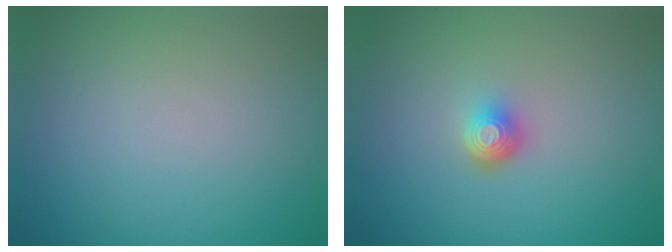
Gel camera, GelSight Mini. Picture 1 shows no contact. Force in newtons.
{"total": 2.2, "press": 1.5, "slide": 1.6}